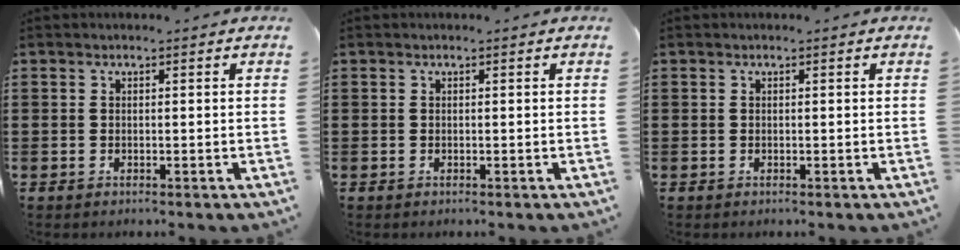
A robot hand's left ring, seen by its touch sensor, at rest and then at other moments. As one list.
[{"total": 0.0}, {"total": 0.0}]